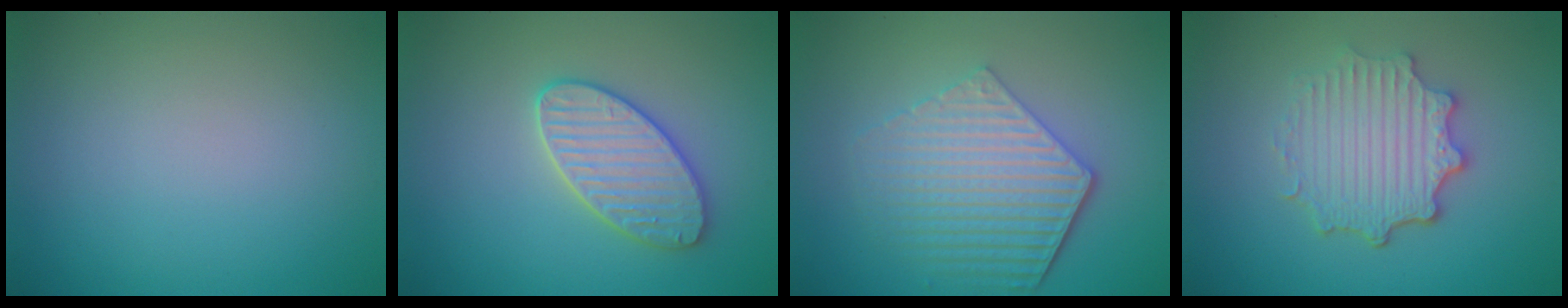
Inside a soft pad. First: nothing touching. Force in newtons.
{"total": 4.0, "press": 3.9, "slide": 0.9}
{"total": 5.8, "press": 4.3, "slide": 3.9}
{"total": 4.9, "press": 3.8, "slide": 3.1}